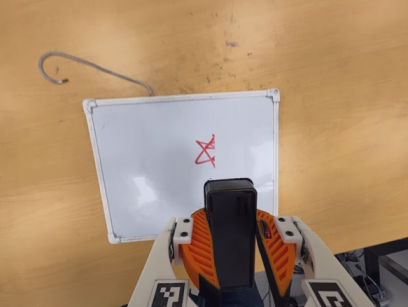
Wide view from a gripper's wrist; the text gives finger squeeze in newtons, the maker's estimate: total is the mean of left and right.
{"total": 11.3, "left": 11.4, "right": 11.1}